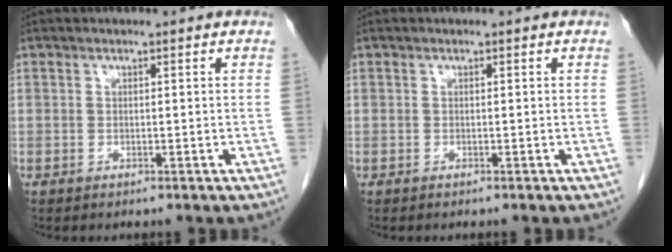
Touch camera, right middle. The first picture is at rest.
{"total": 0.0}